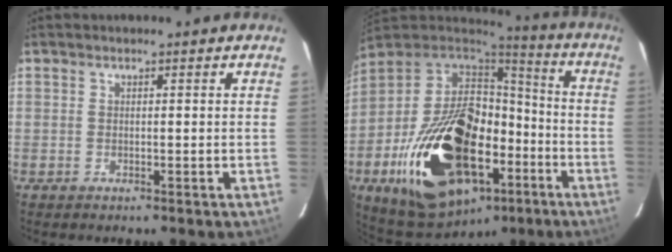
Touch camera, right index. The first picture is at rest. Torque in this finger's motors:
{"motor_torque": [2.14, 0.00, 0.89, 0.21]}